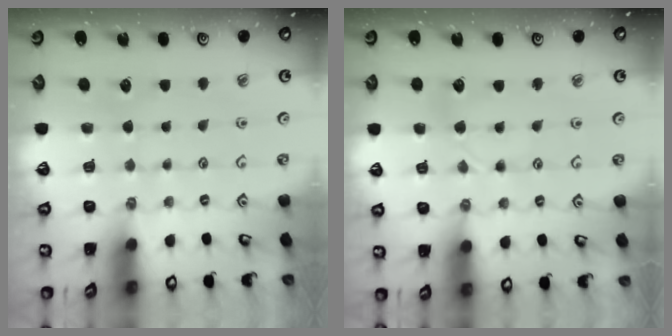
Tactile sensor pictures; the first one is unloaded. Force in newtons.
{"total": 2.2, "press": 2.2, "slide": 0.3}